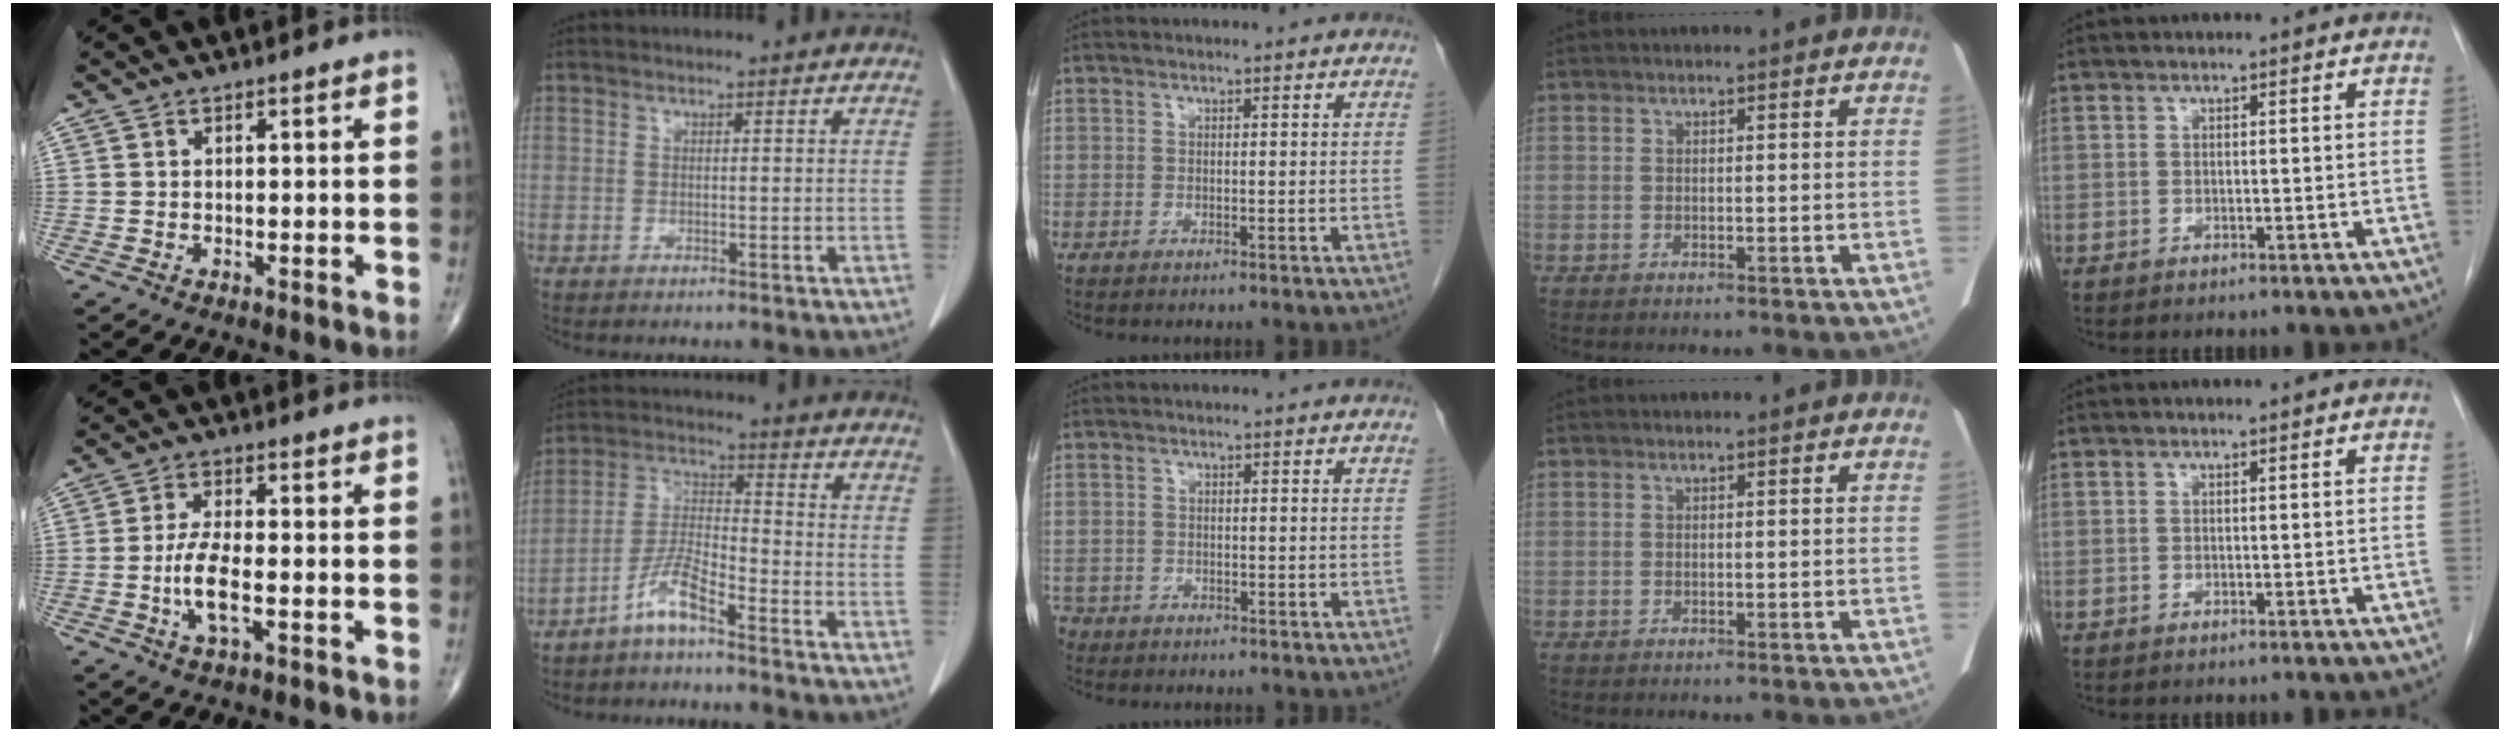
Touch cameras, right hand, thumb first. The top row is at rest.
{"thumb": {"total": 6.7, "force": [-1.8, 2.3, 6.0], "torque": [-0.125, 0.007, -0.034]}, "index": {"total": 6.2, "force": [-4.6, 0.8, 4.1], "torque": [-0.093, -0.004, -0.096]}, "middle": {"total": 3.8, "force": [-3.0, 2.3, 0.4], "torque": [-0.014, 0.001, -0.052]}}